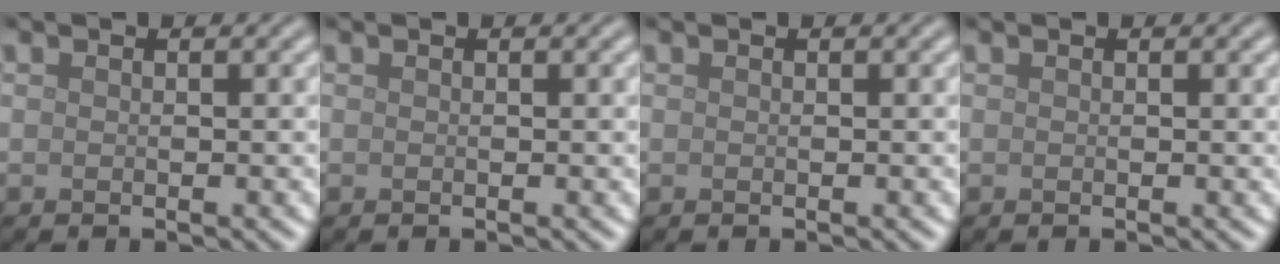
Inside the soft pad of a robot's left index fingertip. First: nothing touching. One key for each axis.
{"total": 0.0}
{"total": 0.0}
{"total": 0.0}